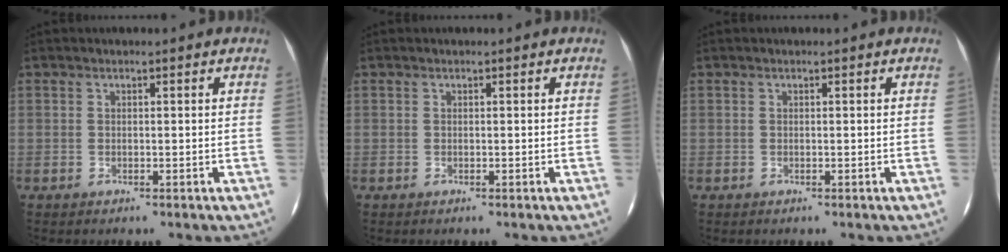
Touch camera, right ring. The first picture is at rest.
{"total": 0.0}
{"total": 0.0}